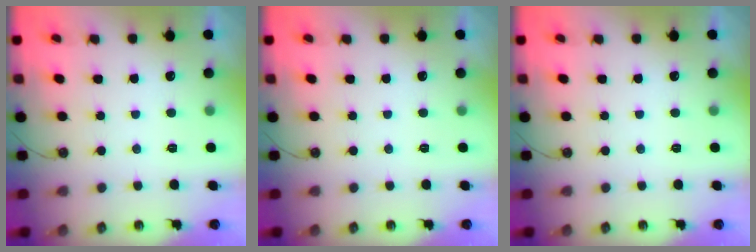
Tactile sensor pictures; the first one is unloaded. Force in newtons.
{"total": 0.0}
{"total": 0.0}